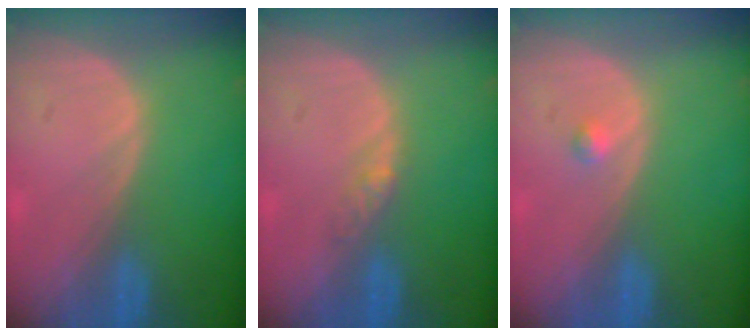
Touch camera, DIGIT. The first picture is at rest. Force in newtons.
{"total": 2.2, "press": 1.7, "slide": 1.3}
{"total": 0.8, "press": 0.8, "slide": 0.1}